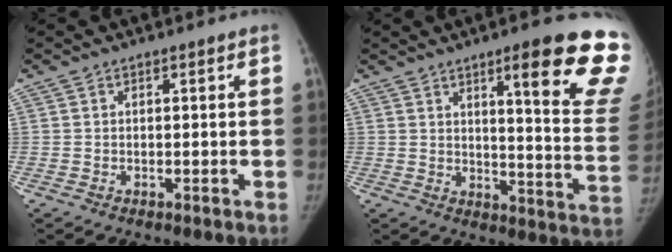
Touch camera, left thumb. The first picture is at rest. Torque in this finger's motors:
{"motor_torque": [0.76, -0.18, 1.86, -0.90, 0.45]}